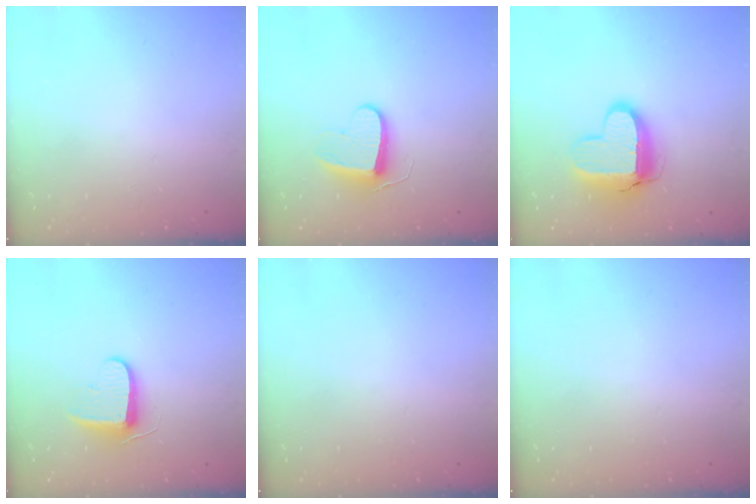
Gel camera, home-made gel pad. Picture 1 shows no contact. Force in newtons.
{"total": 9.3, "press": 9.3, "slide": 0.6}
{"total": 13.3, "press": 13.3, "slide": 1.0}
{"total": 9.4, "press": 9.3, "slide": 0.9}
{"total": 0.0}
{"total": 0.0}